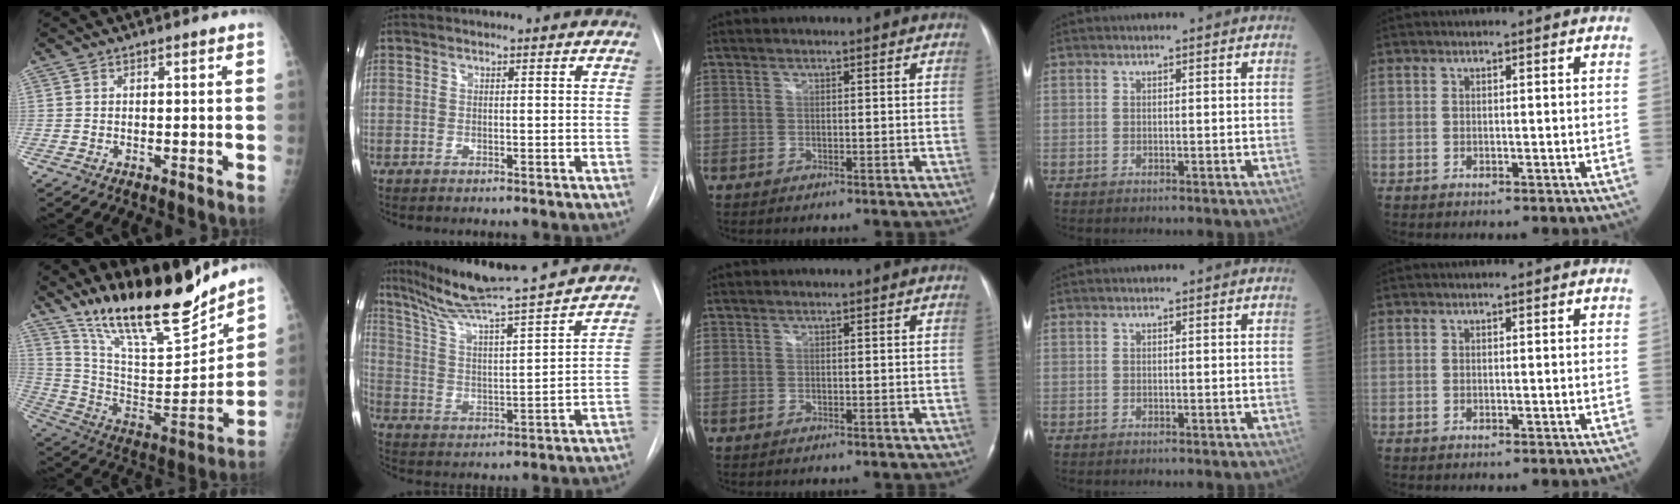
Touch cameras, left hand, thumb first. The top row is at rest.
{"thumb": {"total": 22.3, "force": [18.3, 5.0, 11.8], "torque": [-0.165, -0.106, 0.319]}, "index": {"total": 18.8, "force": [16.8, -0.9, 8.3], "torque": [-0.144, -0.009, 0.263]}}